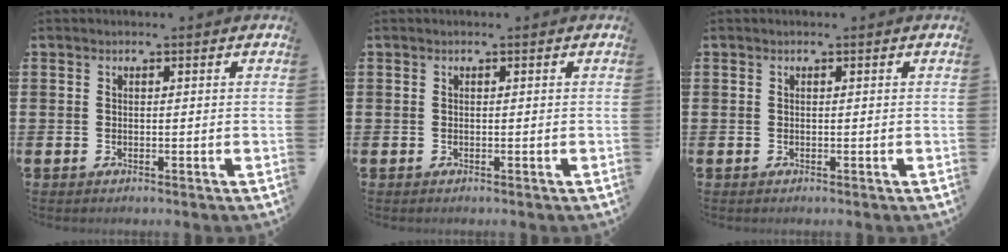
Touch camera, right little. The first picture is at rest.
{"total": 0.0}
{"total": 0.0}